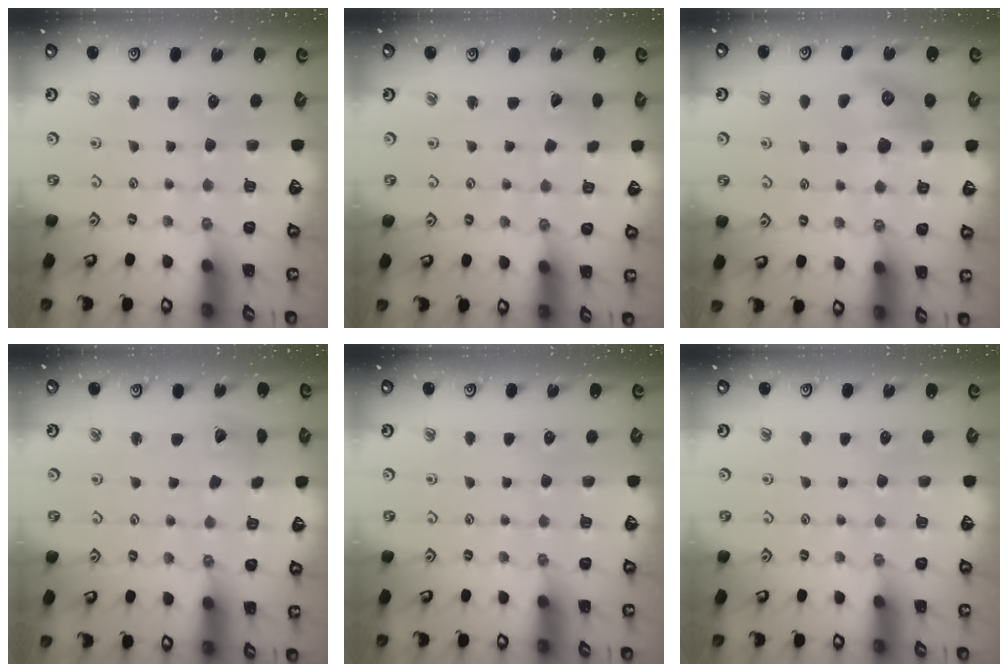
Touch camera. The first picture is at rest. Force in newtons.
{"total": 2.9, "press": 2.9, "slide": 0.2}
{"total": 12.2, "press": 12.1, "slide": 0.9}
{"total": 3.6, "press": 3.6, "slide": 0.5}
{"total": 0.0}
{"total": 0.0}